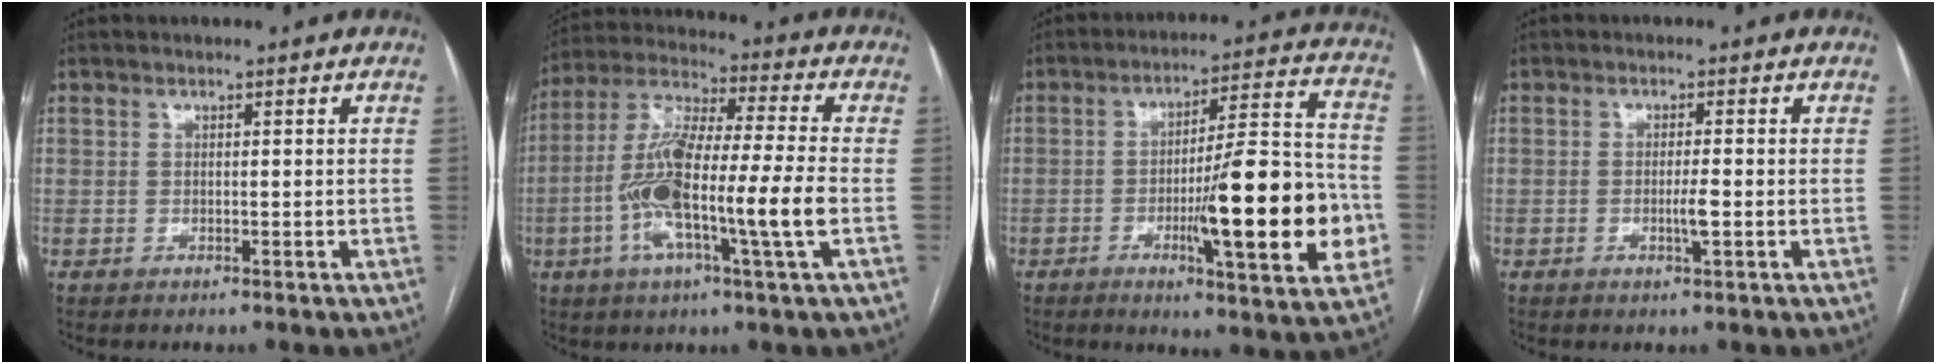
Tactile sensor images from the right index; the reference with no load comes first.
{"total": 16.7, "force": [-3.7, 0.8, 16.2], "torque": [-0.317, -0.001, -0.075]}
{"total": 18.7, "force": [-4.5, 2.1, 18.0], "torque": [-0.249, 0.002, -0.062]}
{"total": 2.4, "force": [-0.6, 0.0, 2.3], "torque": [-0.045, -0.004, -0.009]}